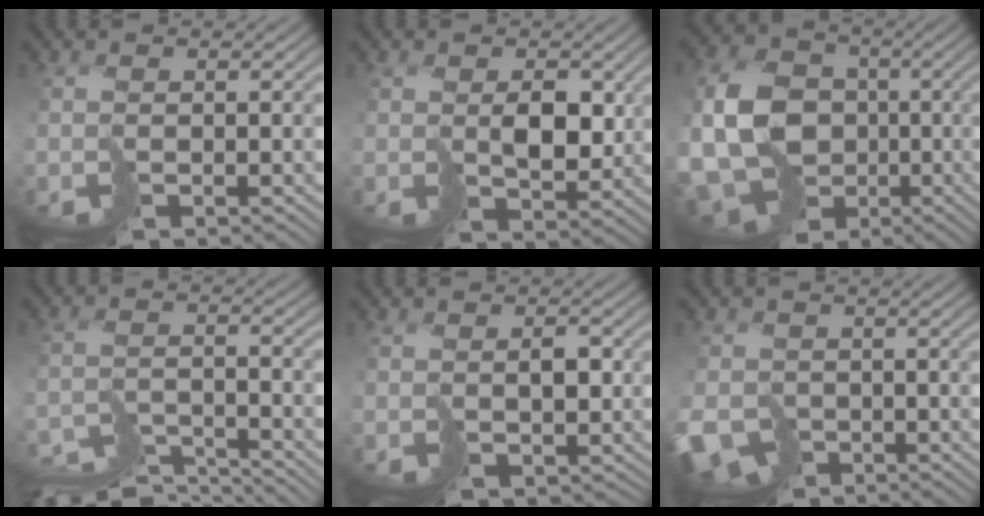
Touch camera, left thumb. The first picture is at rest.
{"total": 4.3, "force": [2.2, 2.5, 2.7], "torque": [-0.049, -0.004, 0.052]}
{"total": 13.3, "force": [-1.5, 10.6, 7.9], "torque": [-0.196, -0.016, -0.022]}
{"total": 9.5, "force": [-9.1, 0.9, 2.3], "torque": [-0.040, -0.004, -0.135]}
{"total": 3.0, "force": [0.6, 2.1, 1.9], "torque": [-0.028, -0.001, 0.024]}
{"total": 6.3, "force": [-3.1, 4.5, 2.9], "torque": [-0.061, -0.029, -0.055]}